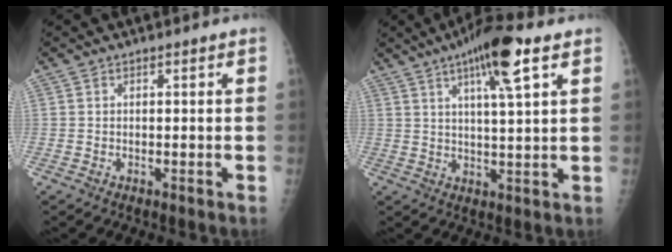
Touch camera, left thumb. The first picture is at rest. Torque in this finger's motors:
{"motor_torque": [2.61, 2.40, 0.82, -0.60, 0.11]}